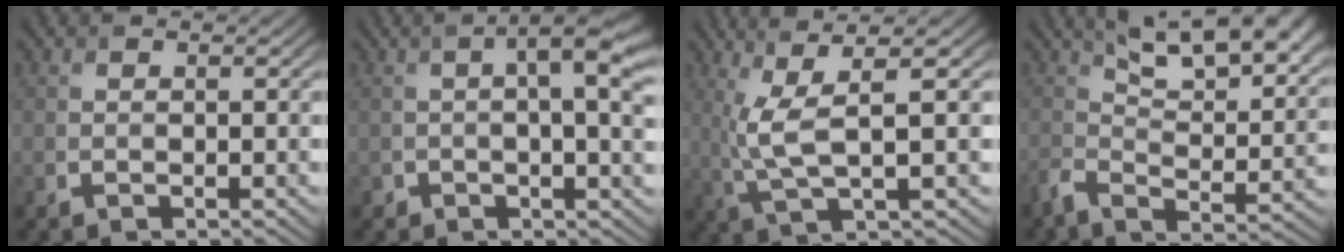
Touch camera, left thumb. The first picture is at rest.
{"total": 5.4, "force": [1.0, 1.8, 5.0], "torque": [-0.069, 0.003, 0.016]}
{"total": 6.0, "force": [1.6, 0.9, 5.7], "torque": [-0.130, 0.012, 0.038]}
{"total": 9.1, "force": [4.4, 3.4, 7.2], "torque": [-0.146, 0.001, 0.079]}